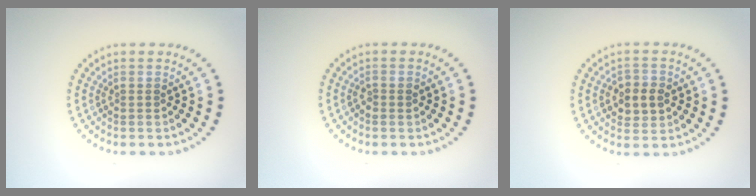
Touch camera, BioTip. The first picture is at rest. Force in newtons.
{"total": 0.8, "press": 0.8, "slide": 0.1}
{"total": 2.8, "press": 2.8, "slide": 0.4}